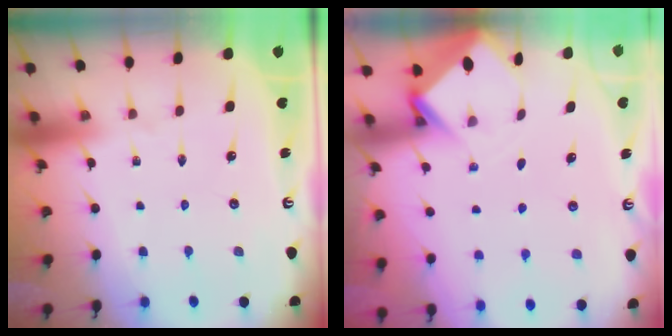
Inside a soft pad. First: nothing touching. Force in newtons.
{"total": 2.9, "press": 2.9, "slide": 0.2}